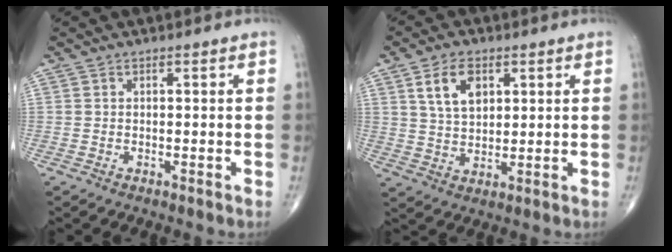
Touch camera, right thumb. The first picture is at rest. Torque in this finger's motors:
{"motor_torque": [-0.62, 0.44, 0.79, 0.81, 0.24]}